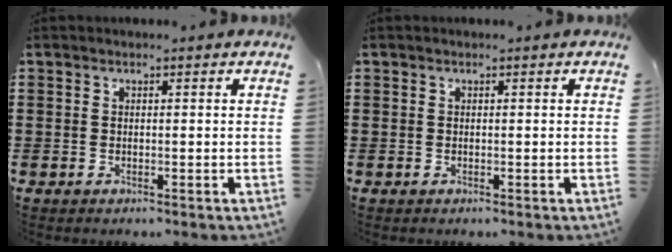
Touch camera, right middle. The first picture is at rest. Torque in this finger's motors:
{"motor_torque": [0.00, 0.00, 0.13, -0.01]}